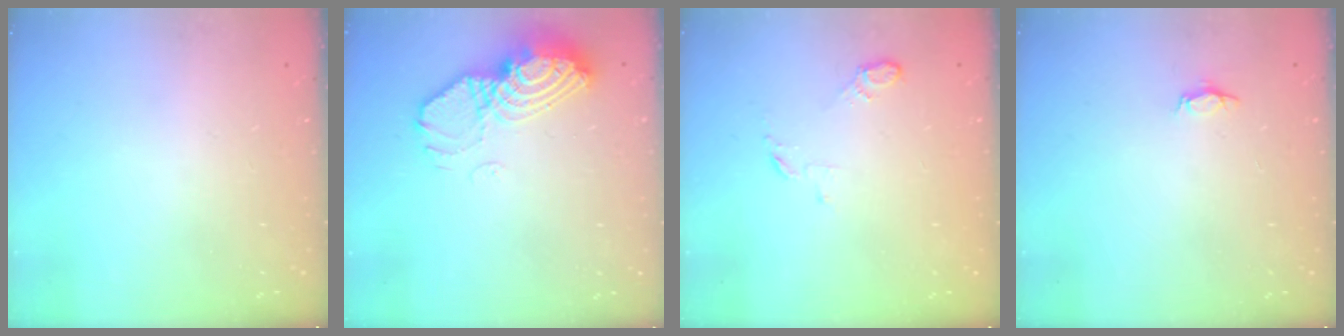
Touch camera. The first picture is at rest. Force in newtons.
{"total": 12.3, "press": 12.3, "slide": 1.2}
{"total": 4.2, "press": 4.2, "slide": 0.7}
{"total": 2.8, "press": 2.8, "slide": 0.3}